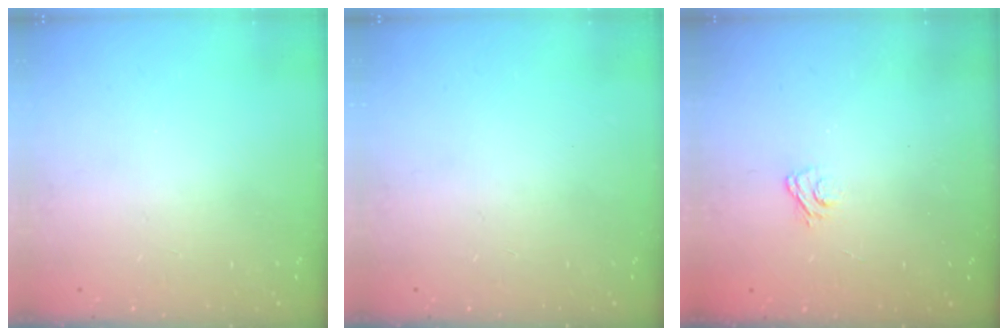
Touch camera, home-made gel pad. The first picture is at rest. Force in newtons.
{"total": 0.0}
{"total": 2.9, "press": 2.6, "slide": 1.2}